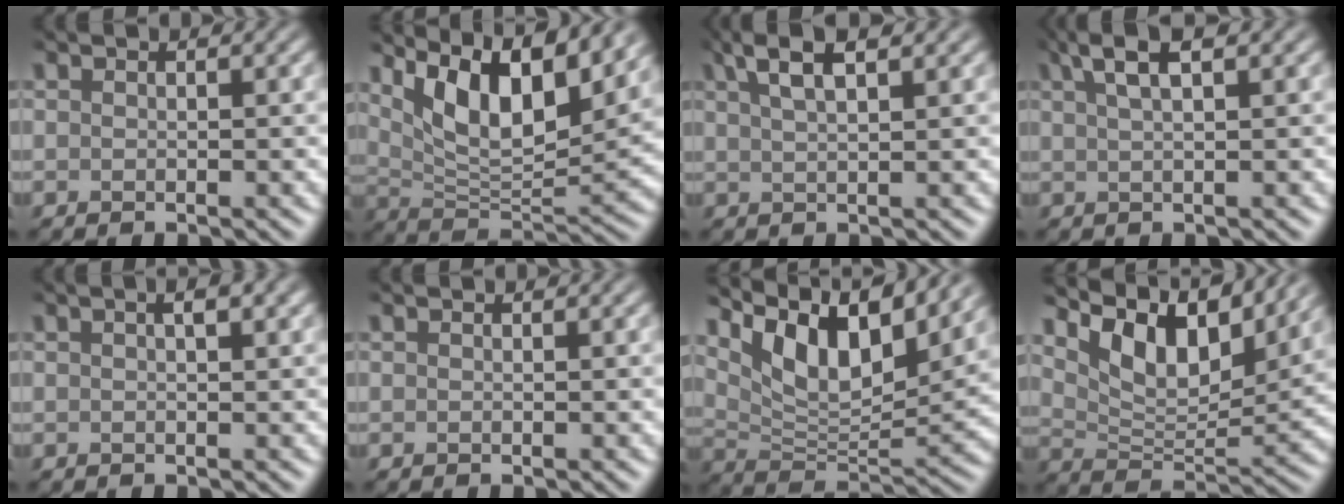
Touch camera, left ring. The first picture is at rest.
{"total": 9.1, "force": [5.0, 3.1, 7.0], "torque": [-0.117, -0.009, 0.090]}
{"total": 3.5, "force": [2.3, 0.5, 2.6], "torque": [-0.046, 0.011, 0.043]}
{"total": 2.9, "force": [1.7, 0.3, 2.3], "torque": [-0.039, 0.009, 0.033]}
{"total": 1.5, "force": [0.6, 0.2, 1.4], "torque": [-0.021, 0.005, 0.007]}
{"total": 0.0}
{"total": 9.0, "force": [6.1, 2.8, 6.1], "torque": [-0.101, -0.004, 0.112]}
{"total": 8.1, "force": [5.6, 3.1, 5.0], "torque": [-0.085, -0.001, 0.100]}